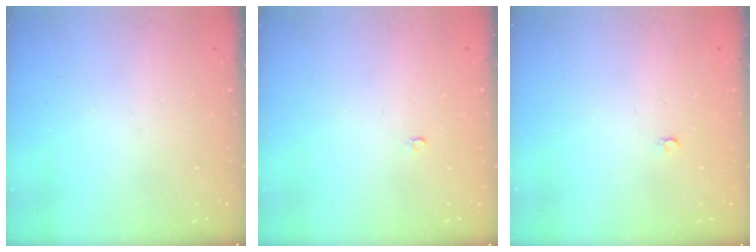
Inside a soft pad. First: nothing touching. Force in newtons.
{"total": 2.1, "press": 2.1, "slide": 0.2}
{"total": 2.4, "press": 2.4, "slide": 0.2}